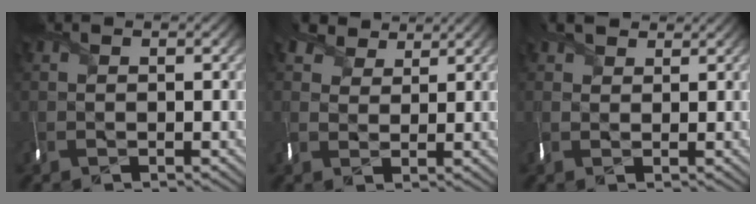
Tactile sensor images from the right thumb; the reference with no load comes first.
{"total": 2.6, "force": [2.2, 1.1, -0.8], "torque": [0.004, 0.006, 0.037]}
{"total": 1.8, "force": [1.4, 0.6, -0.9], "torque": [0.010, 0.005, 0.022]}